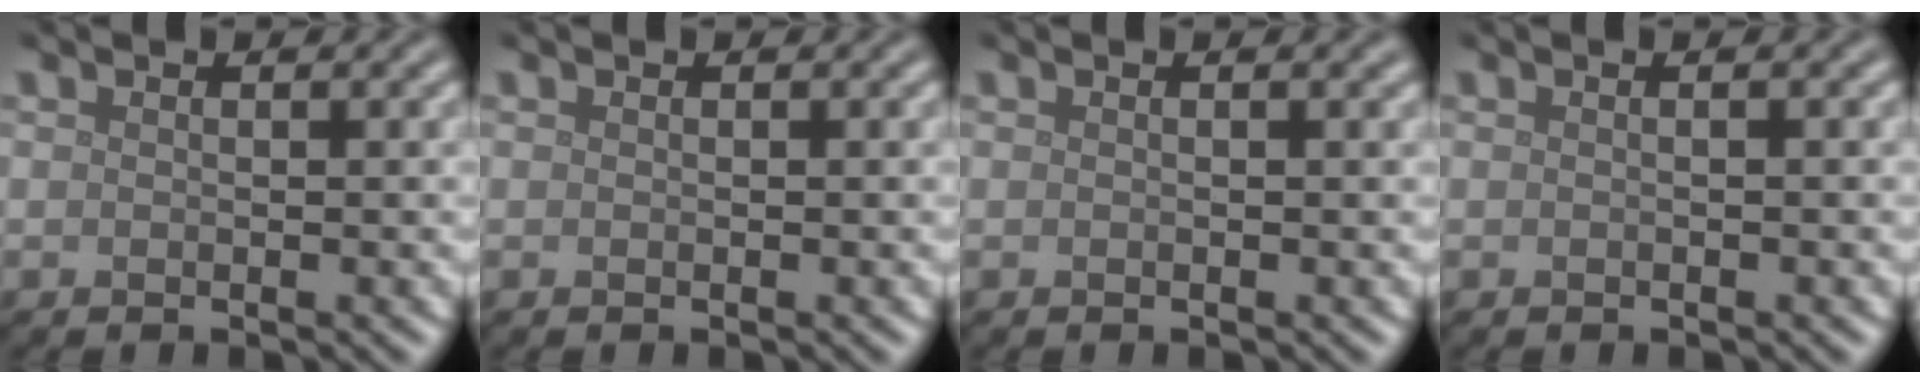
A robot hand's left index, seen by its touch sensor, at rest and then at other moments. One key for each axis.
{"total": 0.0}
{"total": 0.8, "fx": 0.2, "fy": 0.2, "fz": 0.7, "tx": -0.008, "ty": 0.005, "tz": -0.002}
{"total": 1.0, "fx": 0.1, "fy": 0.4, "fz": 0.9, "tx": -0.011, "ty": -0.001, "tz": -0.007}